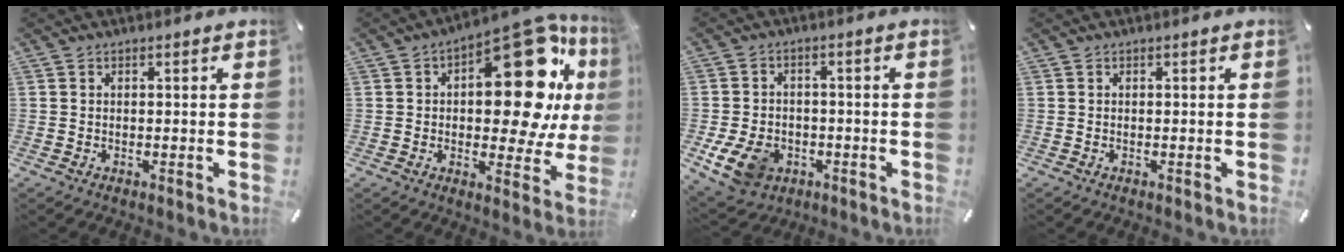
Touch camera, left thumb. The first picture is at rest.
{"total": 23.4, "force": [7.4, 11.0, 19.3], "torque": [-0.247, -0.060, 0.121]}
{"total": 9.4, "force": [-3.3, 7.2, 5.0], "torque": [-0.110, 0.014, -0.058]}
{"total": 0.0}